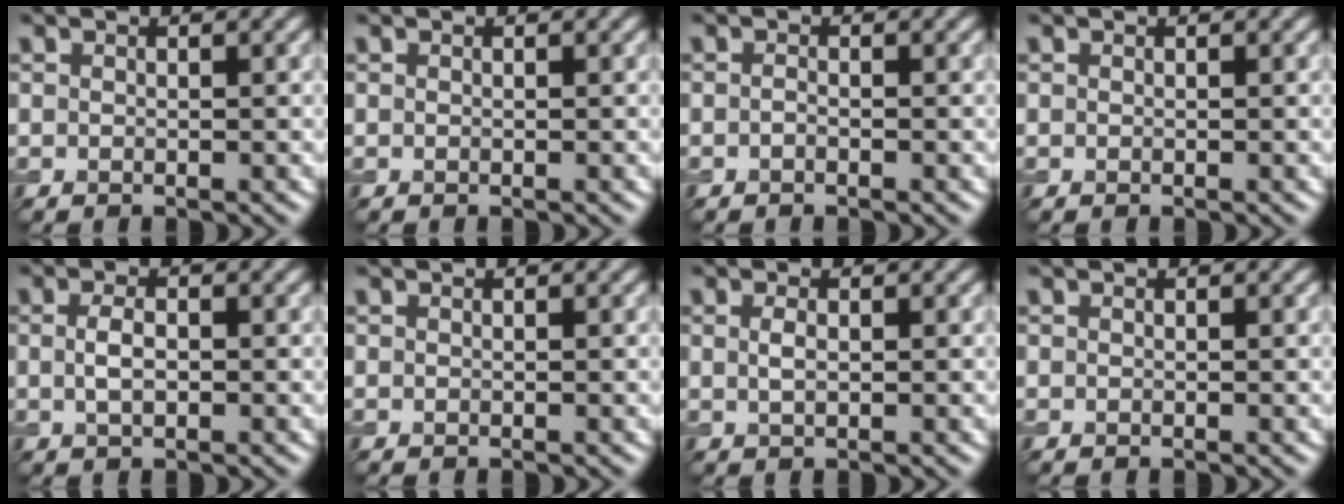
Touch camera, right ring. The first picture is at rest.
{"total": 0.0}
{"total": 0.5, "force": [-0.3, 0.2, 0.4], "torque": [-0.009, -0.001, -0.007]}
{"total": 0.0}
{"total": 1.9, "force": [0.0, 0.9, 1.6], "torque": [-0.036, -0.001, -0.001]}
{"total": 0.0}
{"total": 1.1, "force": [0.2, 0.5, 1.0], "torque": [-0.022, 0.000, 0.005]}
{"total": 0.0}